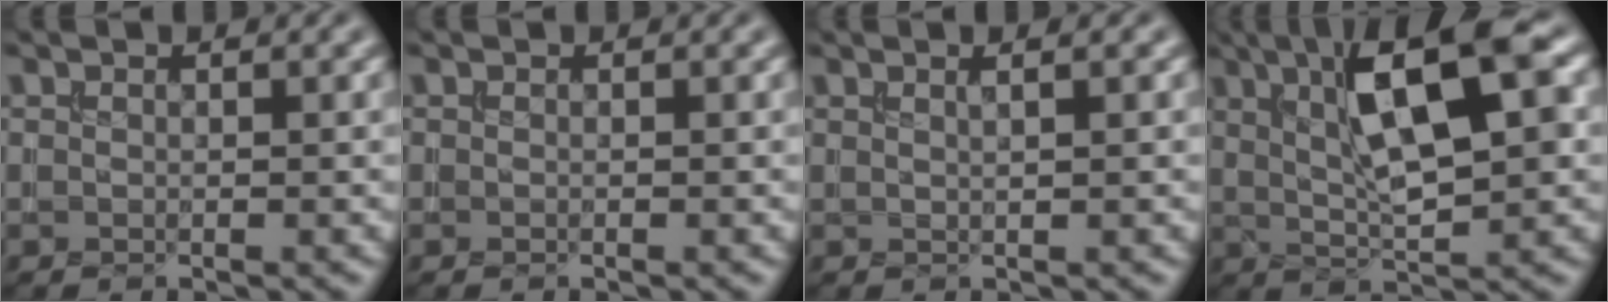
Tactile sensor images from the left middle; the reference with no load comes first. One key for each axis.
{"total": 0.0}
{"total": 2.0, "fx": 1.0, "fy": 0.7, "fz": 1.6, "tx": -0.010, "ty": 0.001, "tz": 0.000}
{"total": 9.8, "fx": 3.0, "fy": 2.7, "fz": 8.9, "tx": -0.141, "ty": 0.008, "tz": 0.049}